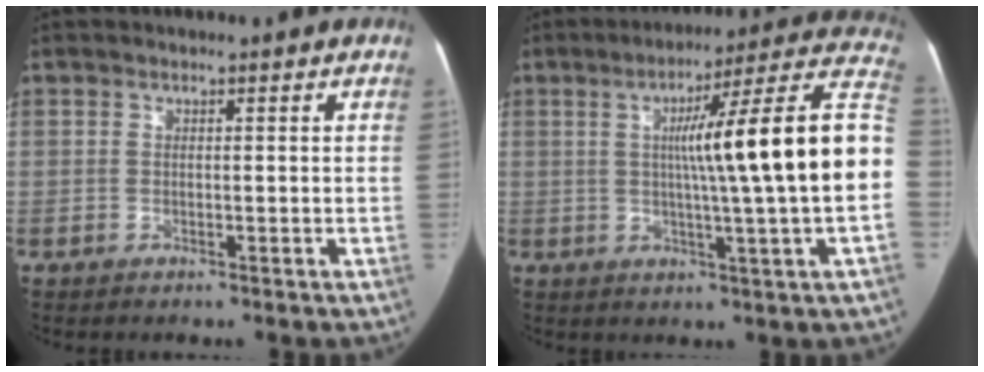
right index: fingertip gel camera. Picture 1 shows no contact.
{"total": 20.1, "force": [1.0, -1.4, 20.1], "torque": [-0.251, 0.025, 0.002]}